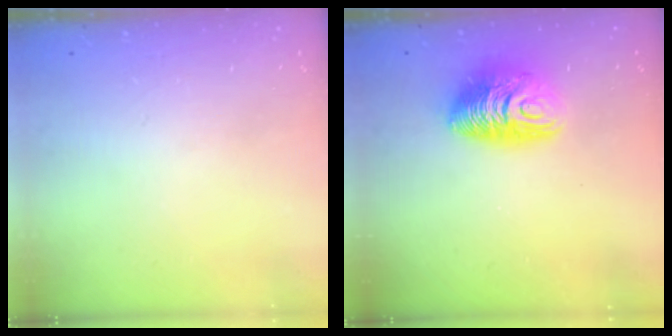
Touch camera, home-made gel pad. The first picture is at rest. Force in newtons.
{"total": 11.3, "press": 11.3, "slide": 1.1}